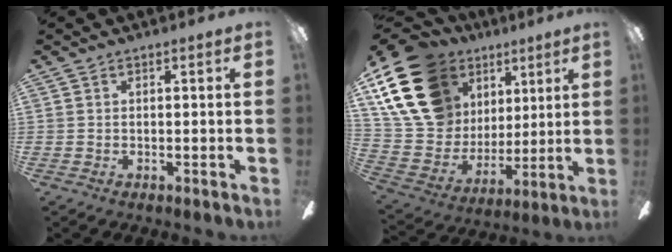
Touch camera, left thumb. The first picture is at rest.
{"total": 21.9, "force": [11.2, 15.5, 10.7], "torque": [-0.236, -0.048, 0.221]}